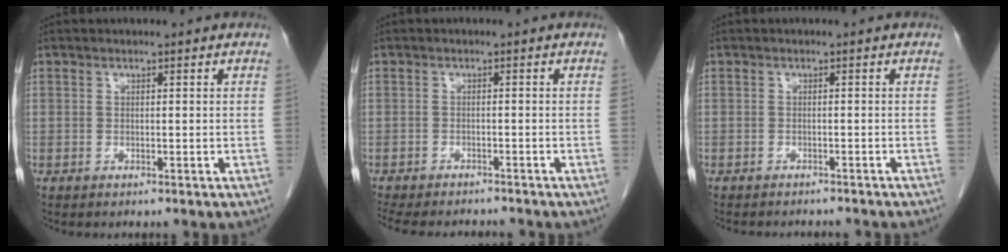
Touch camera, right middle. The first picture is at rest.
{"total": 10.1, "force": [-9.3, 2.1, 3.5], "torque": [-0.070, -0.010, -0.128]}
{"total": 6.0, "force": [-5.5, 1.3, 2.0], "torque": [-0.026, -0.005, -0.065]}